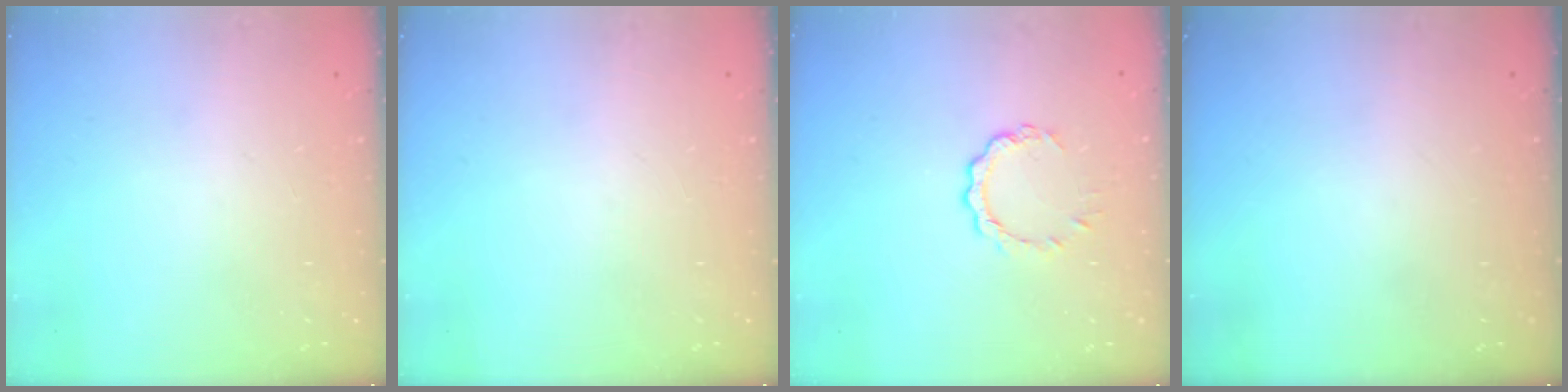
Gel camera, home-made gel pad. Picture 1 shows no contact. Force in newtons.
{"total": 0.0}
{"total": 5.0, "press": 4.9, "slide": 0.6}
{"total": 0.0}